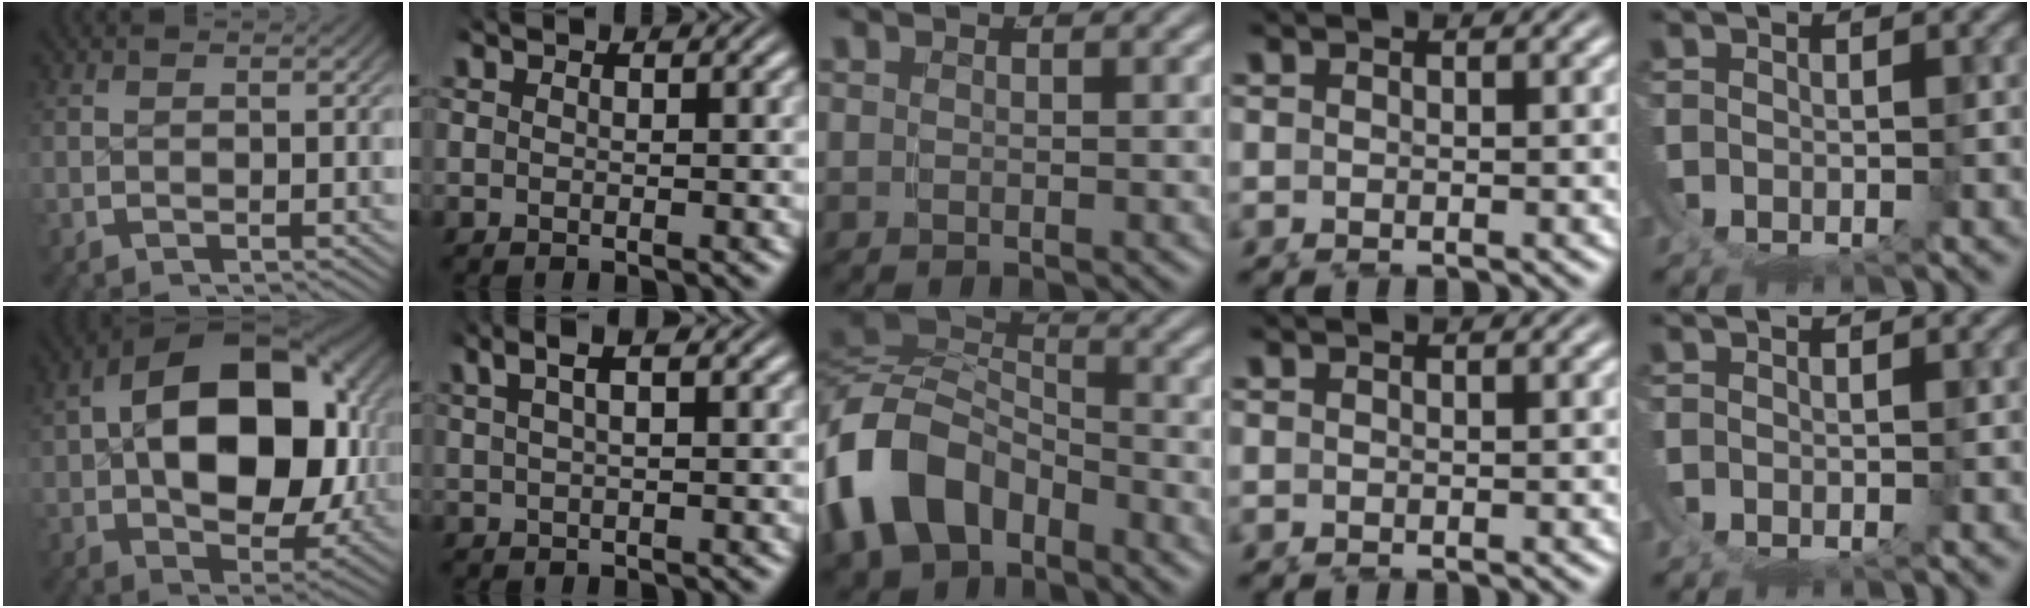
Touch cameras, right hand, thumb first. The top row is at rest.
{"thumb": {"total": 17.1, "force": [1.6, 10.8, 13.1], "torque": [-0.227, -0.028, 0.039]}, "index": {"total": 3.5, "force": [1.8, 1.2, 2.7], "torque": [-0.043, 0.021, 0.023]}, "middle": {"total": 10.0, "force": [-1.8, 7.9, 5.9], "torque": [-0.145, -0.029, -0.027]}, "little": {"total": 0.5, "force": [0.0, 0.5, 0.2], "torque": [-0.007, 0.003, -0.002]}}